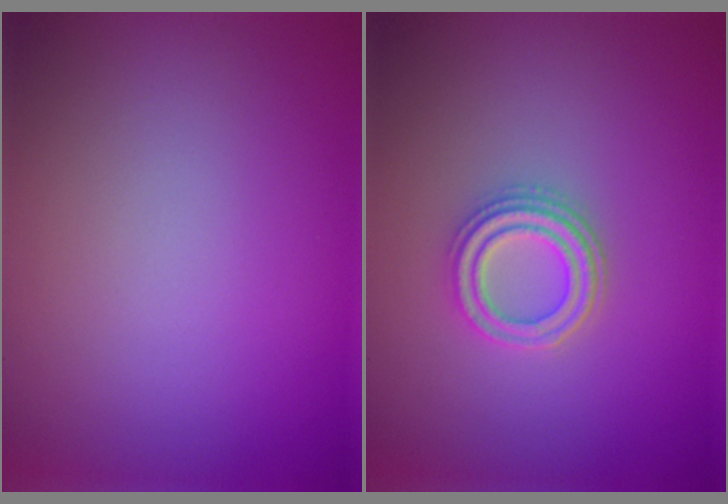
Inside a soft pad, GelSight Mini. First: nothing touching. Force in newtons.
{"total": 2.9, "press": 2.7, "slide": 1.2}